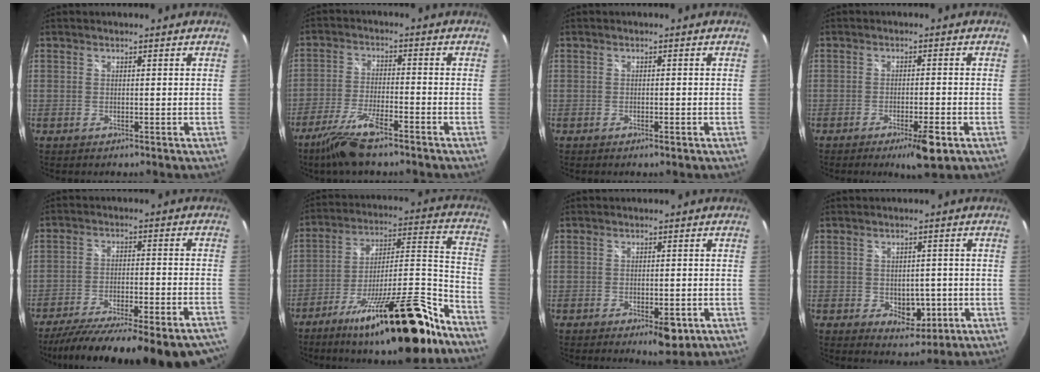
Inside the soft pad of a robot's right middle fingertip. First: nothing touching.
{"total": 9.4, "force": [-7.0, 1.7, 6.1], "torque": [-0.140, -0.016, -0.132]}
{"total": 0.9, "force": [-0.6, 0.2, 0.7], "torque": [-0.011, 0.002, -0.009]}
{"total": 5.9, "force": [-3.4, 0.6, 4.8], "torque": [-0.086, -0.008, -0.049]}
{"total": 28.9, "force": [-24.3, 5.5, 14.7], "torque": [-0.242, -0.055, -0.335]}
{"total": 25.6, "force": [-18.1, 5.6, 17.1], "torque": [-0.262, -0.006, -0.281]}
{"total": 5.6, "force": [-2.8, 2.1, 4.3], "torque": [-0.065, -0.007, -0.032]}
{"total": 6.5, "force": [-1.8, 4.5, 4.4], "torque": [-0.066, -0.005, -0.015]}